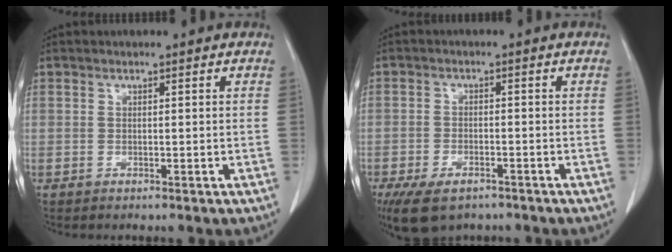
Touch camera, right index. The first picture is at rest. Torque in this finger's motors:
{"motor_torque": [0.86, -0.77, 0.34, 0.08]}